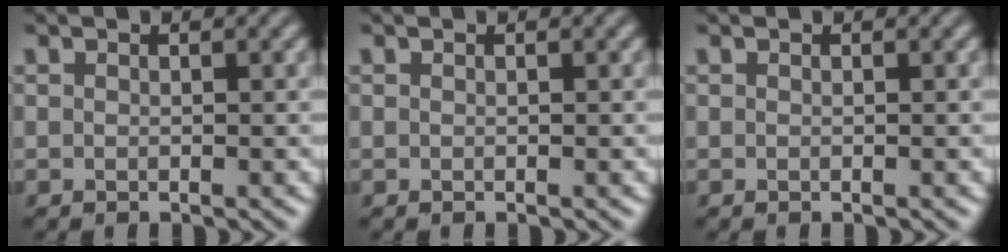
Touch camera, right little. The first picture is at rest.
{"total": 0.0}
{"total": 0.0}